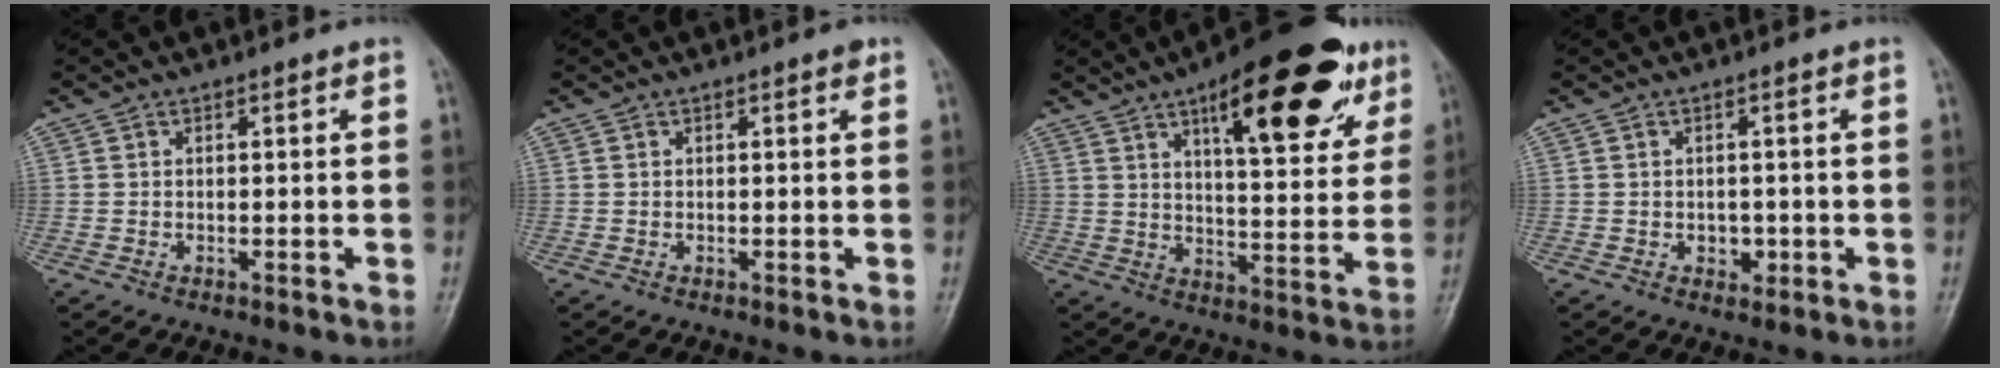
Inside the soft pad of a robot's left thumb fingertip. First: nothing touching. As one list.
[{"total": 0.7, "force": [0.4, 0.3, 0.6], "torque": [-0.008, 0.000, 0.003]}, {"total": 21.7, "force": [11.3, 7.7, 16.8], "torque": [-0.200, -0.031, 0.162]}, {"total": 2.3, "force": [-0.5, 1.9, 1.3], "torque": [-0.007, 0.002, -0.003]}]